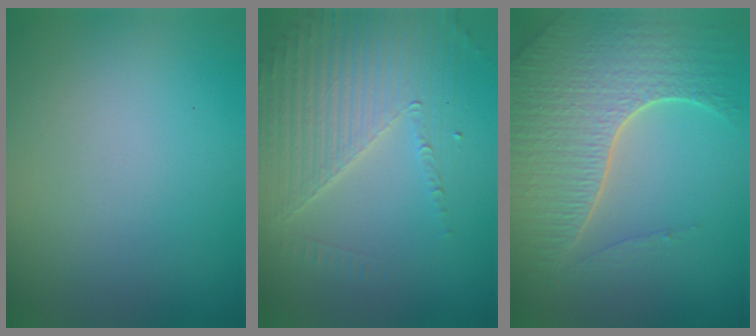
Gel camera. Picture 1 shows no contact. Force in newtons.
{"total": 4.4, "press": 3.9, "slide": 2.2}
{"total": 7.3, "press": 5.3, "slide": 4.9}